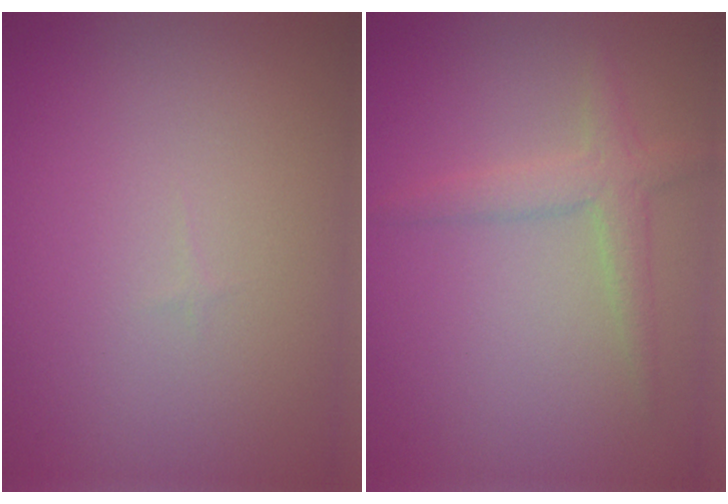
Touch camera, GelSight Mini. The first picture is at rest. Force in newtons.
{"total": 2.5, "press": 2.5, "slide": 0.1}